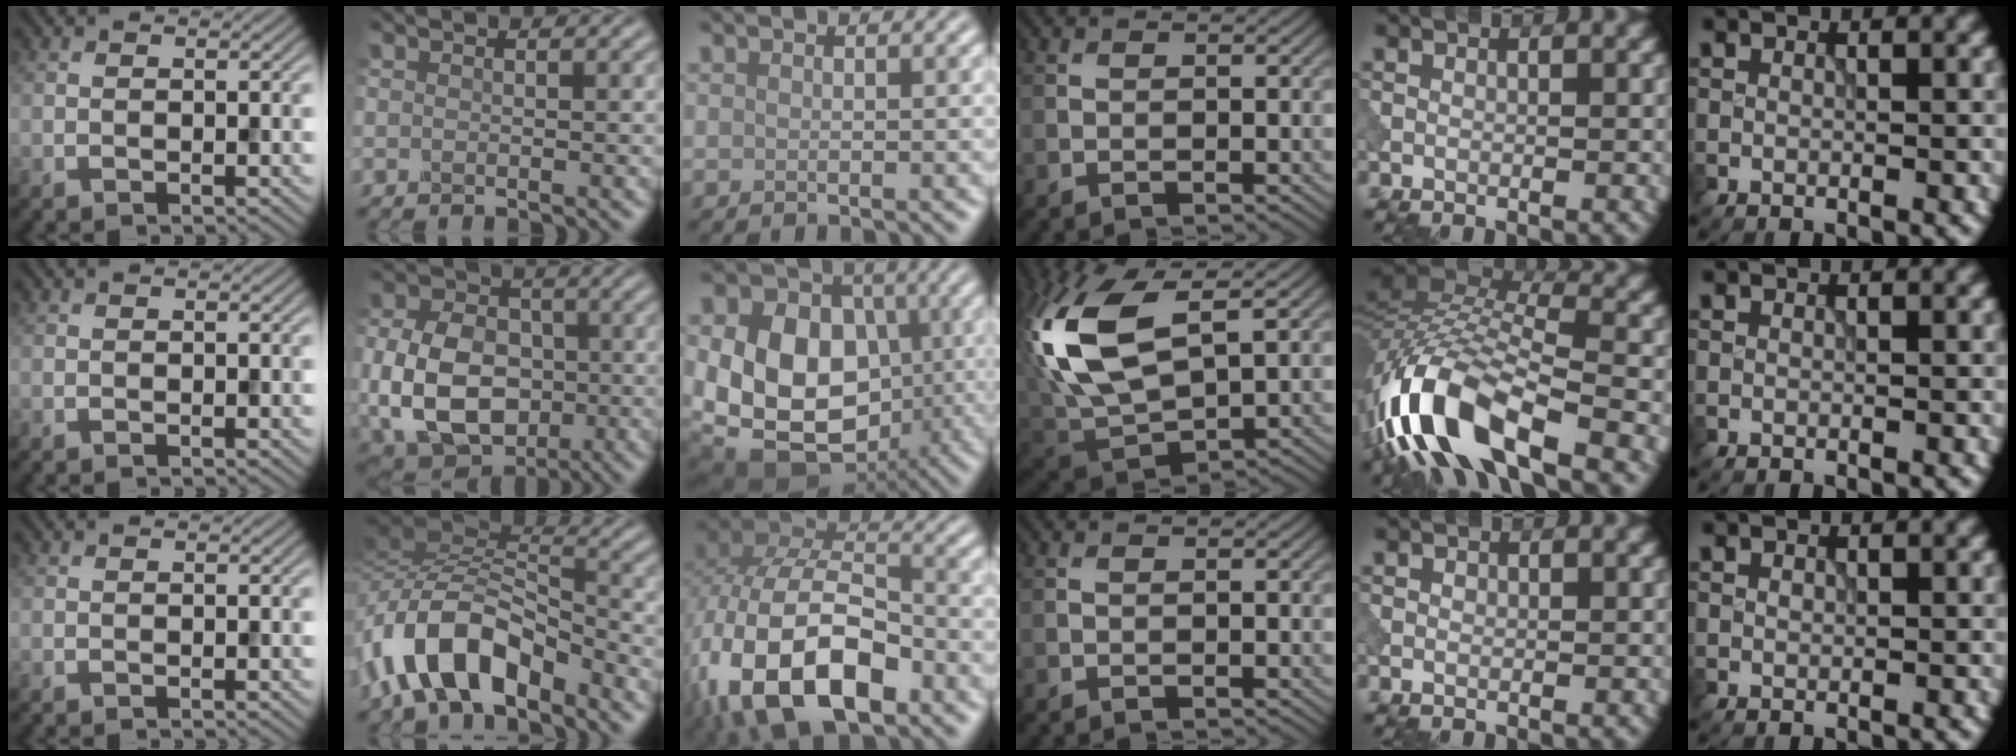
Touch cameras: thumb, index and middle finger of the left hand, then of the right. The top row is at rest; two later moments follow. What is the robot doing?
{"motion": "insert", "object": "peg toy"}